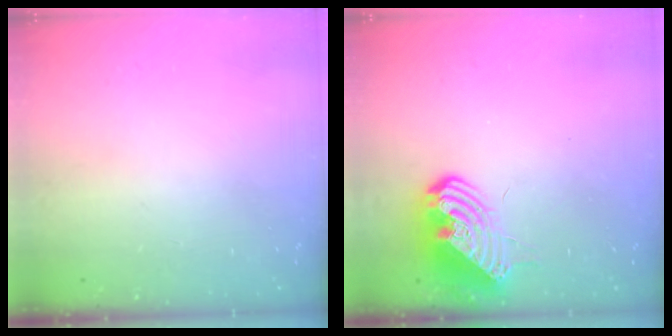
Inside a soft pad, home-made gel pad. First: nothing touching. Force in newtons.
{"total": 11.0, "press": 10.9, "slide": 1.6}